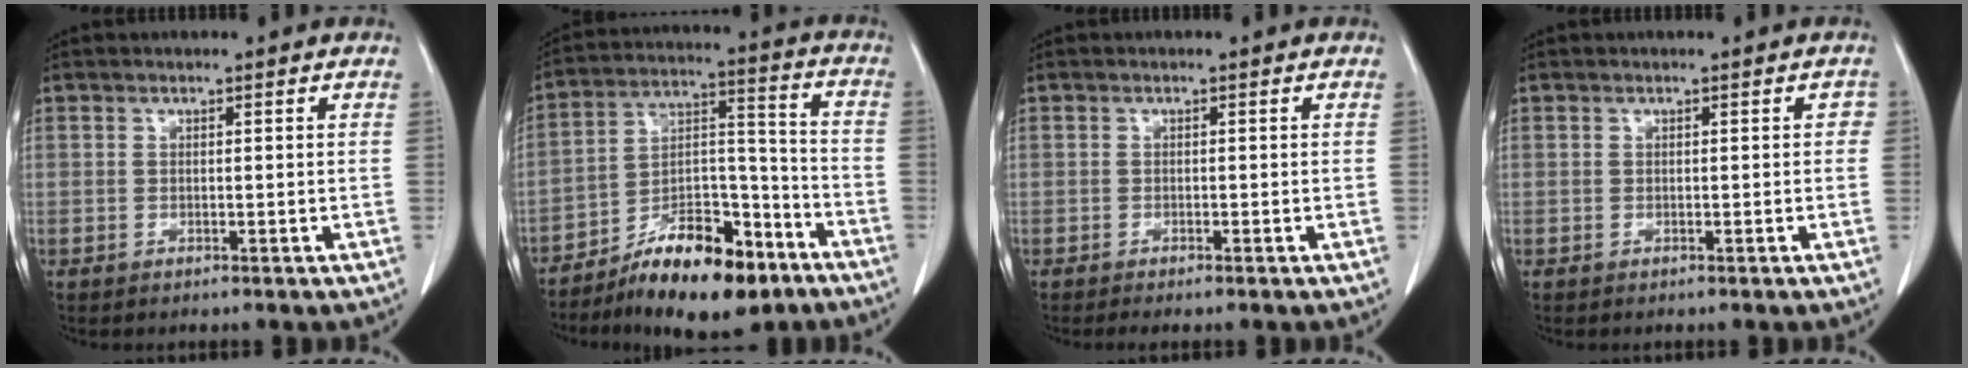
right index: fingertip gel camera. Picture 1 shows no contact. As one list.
[{"total": 16.4, "force": [-11.0, 5.5, 10.8], "torque": [-0.169, 0.026, -0.180]}, {"total": 1.4, "force": [-1.1, -0.1, 0.8], "torque": [-0.015, -0.003, -0.018]}, {"total": 0.8, "force": [0.0, 0.7, 0.5], "torque": [0.005, 0.009, -0.002]}]